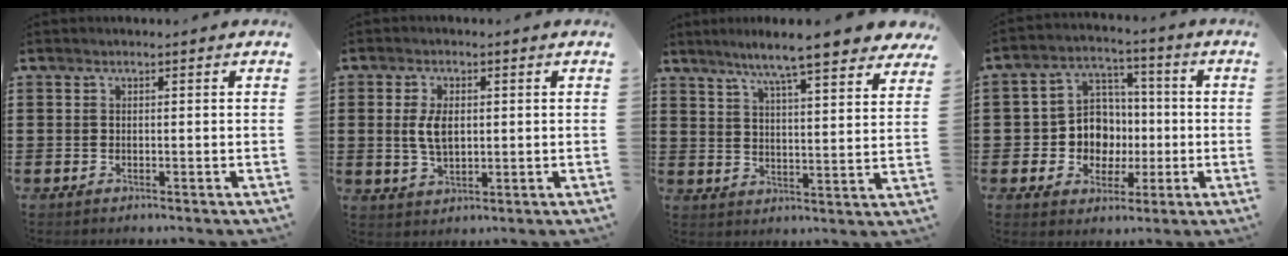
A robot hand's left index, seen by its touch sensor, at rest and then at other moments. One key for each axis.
{"total": 4.9, "fx": 0.7, "fy": 2.7, "fz": 4.1, "tx": -0.100, "ty": 0.003, "tz": 0.006}
{"total": 8.2, "fx": 7.0, "fy": 0.0, "fz": 4.2, "tx": -0.091, "ty": -0.034, "tz": 0.118}
{"total": 8.5, "fx": -0.7, "fy": 7.8, "fz": 3.3, "tx": -0.085, "ty": 0.013, "tz": -0.009}